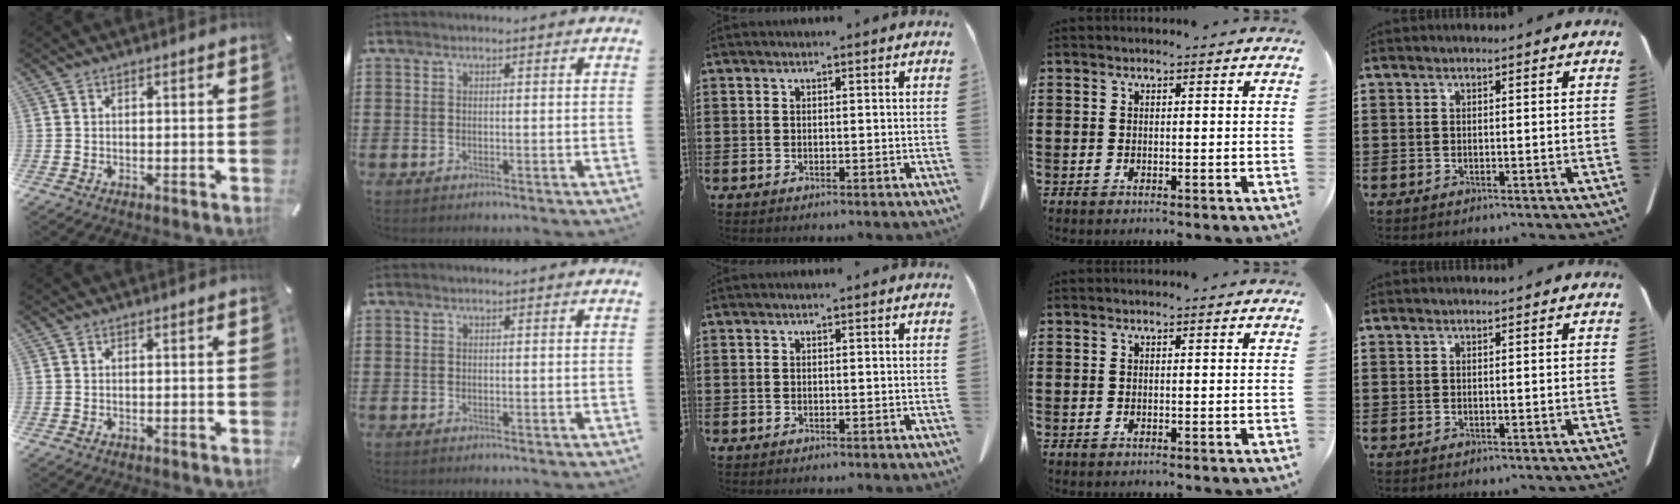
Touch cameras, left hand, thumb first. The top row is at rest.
{}